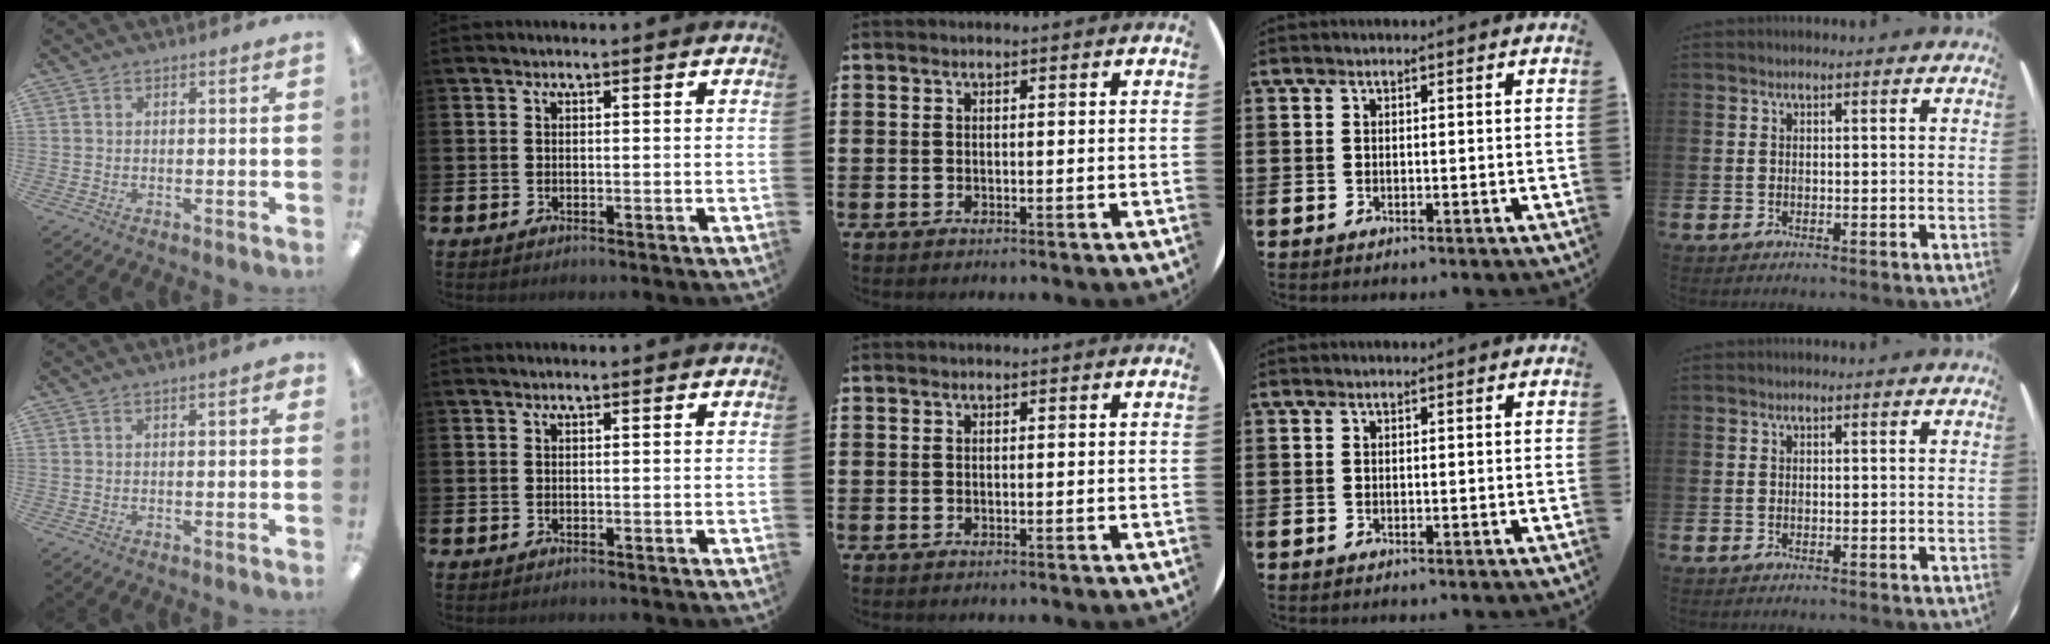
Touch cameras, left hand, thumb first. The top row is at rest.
{"thumb": {"total": 1.7, "force": [0.7, 0.5, 1.5], "torque": [-0.023, 0.000, 0.009]}}